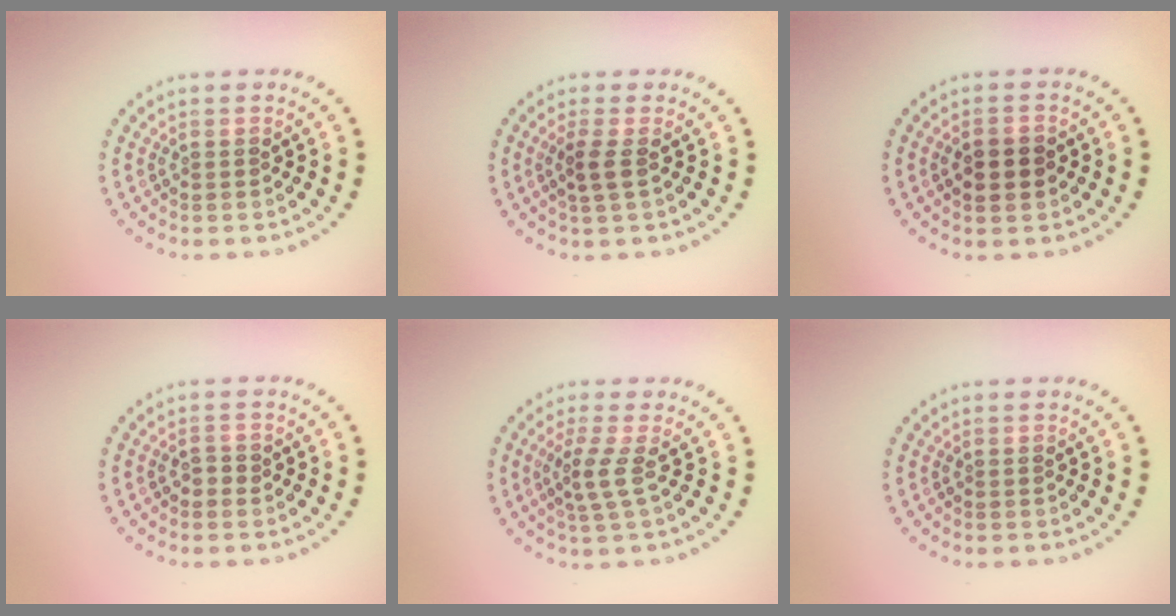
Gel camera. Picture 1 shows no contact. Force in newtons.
{"total": 1.5, "press": 1.3, "slide": 0.9}
{"total": 3.1, "press": 3.1, "slide": 0.2}
{"total": 0.9, "press": 0.9, "slide": 0.3}
{"total": 2.2, "press": 1.5, "slide": 1.6}
{"total": 0.0}